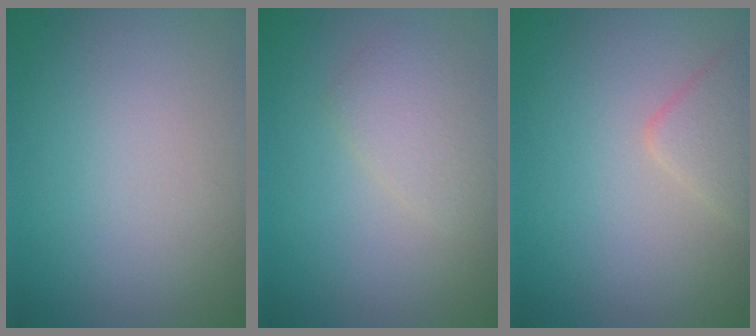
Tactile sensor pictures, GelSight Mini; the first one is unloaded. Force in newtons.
{"total": 2.1, "press": 2.1, "slide": 0.1}
{"total": 2.2, "press": 2.2, "slide": 0.2}